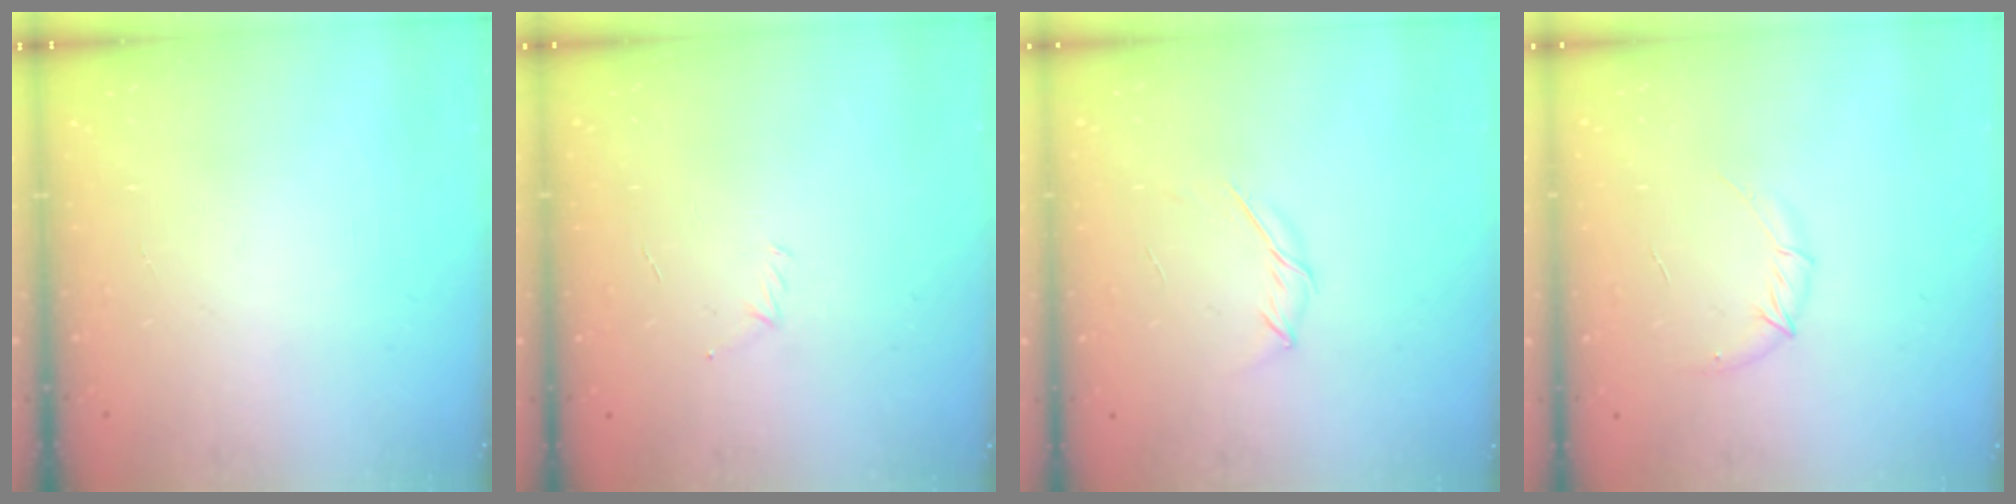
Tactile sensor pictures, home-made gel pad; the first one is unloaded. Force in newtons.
{"total": 2.9, "press": 2.8, "slide": 0.8}
{"total": 3.8, "press": 3.7, "slide": 0.9}
{"total": 5.7, "press": 5.5, "slide": 1.6}